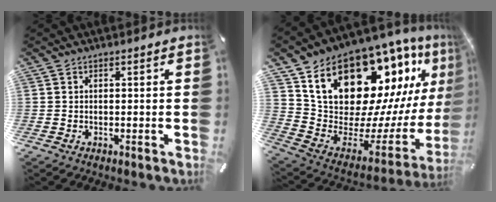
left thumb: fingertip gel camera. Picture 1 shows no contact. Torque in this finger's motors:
{"motor_torque": [2.73, 2.28, 2.21, -0.55, 0.56]}